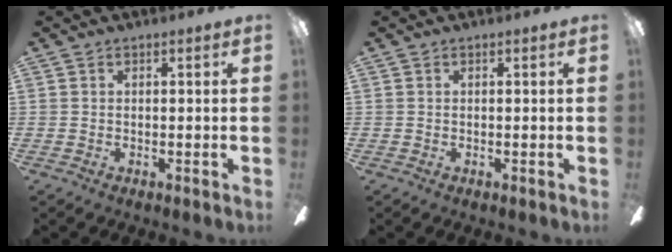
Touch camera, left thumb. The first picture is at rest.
{"total": 0.0}